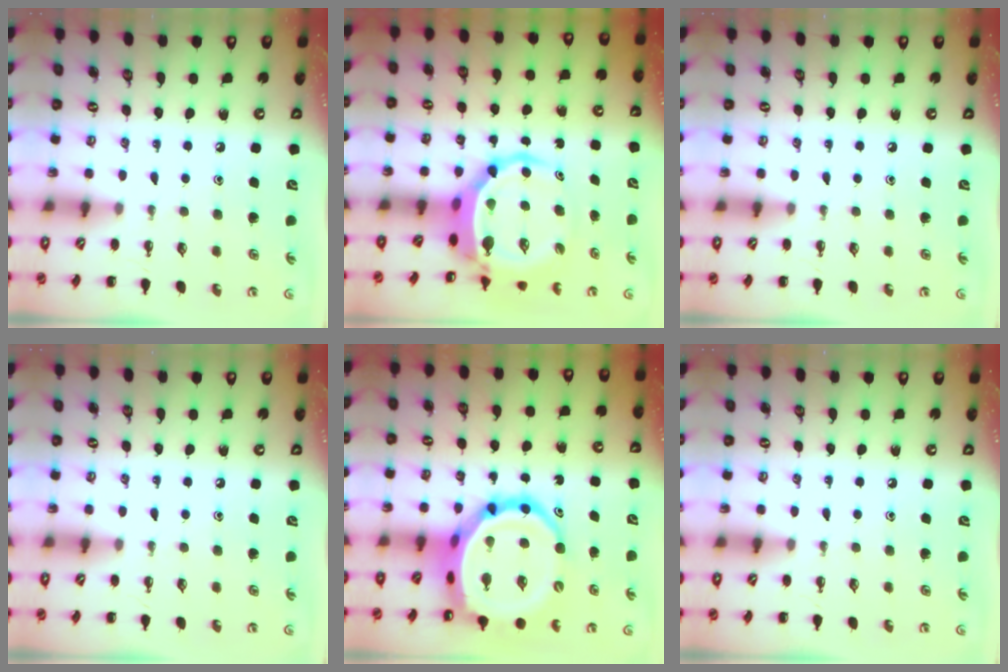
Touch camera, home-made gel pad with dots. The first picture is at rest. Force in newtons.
{"total": 7.3, "press": 7.1, "slide": 1.8}
{"total": 0.0}
{"total": 0.0}
{"total": 19.8, "press": 19.1, "slide": 5.2}
{"total": 0.0}